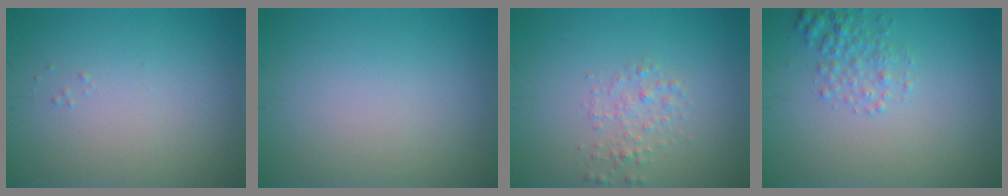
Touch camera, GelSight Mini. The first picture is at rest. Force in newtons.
{"total": 0.0}
{"total": 1.7, "press": 1.7, "slide": 0.1}
{"total": 2.0, "press": 2.0, "slide": 0.1}